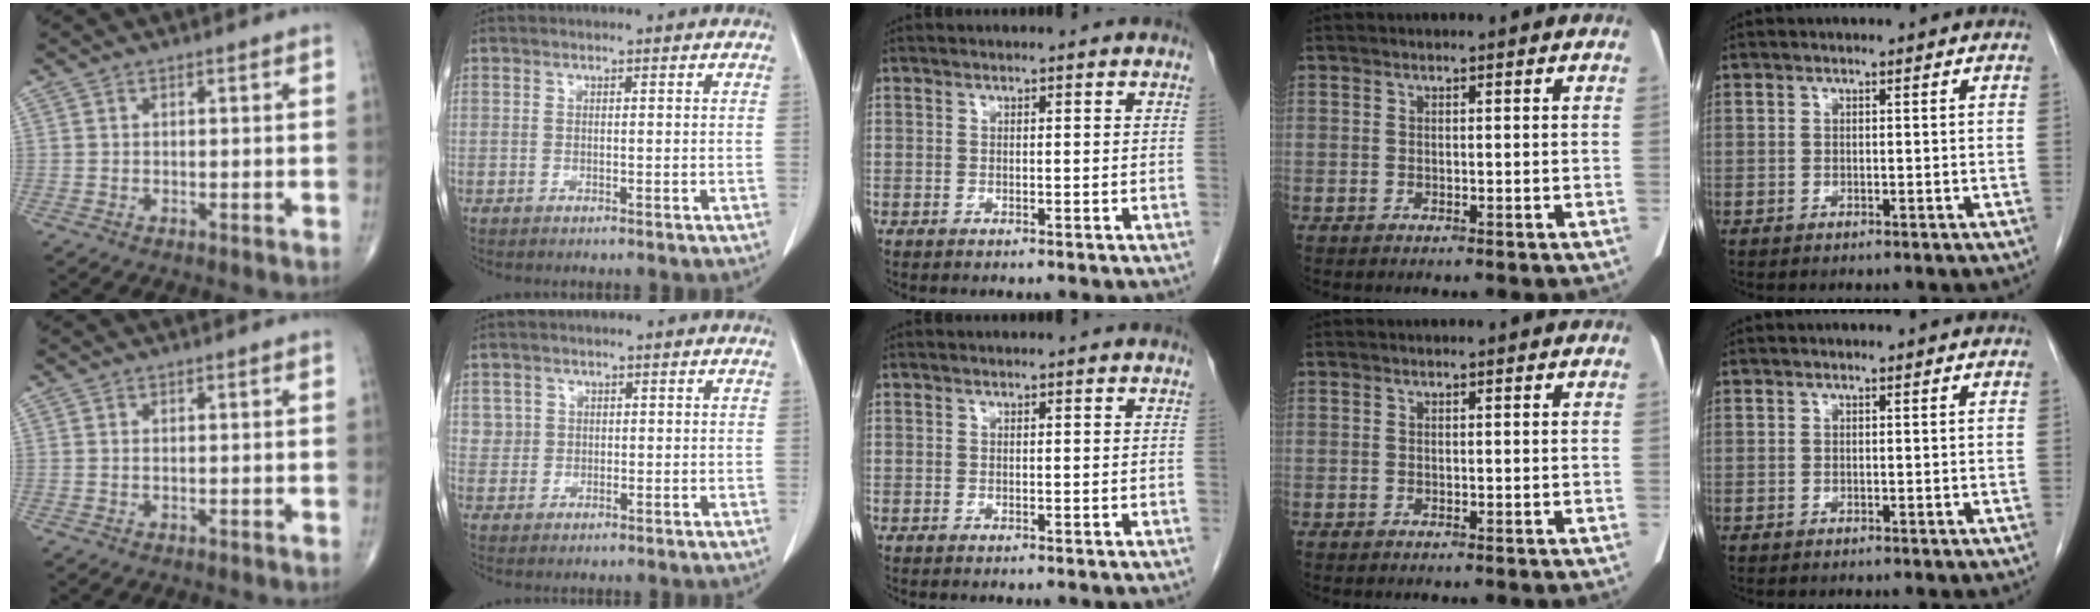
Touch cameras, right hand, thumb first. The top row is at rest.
{"index": {"total": 2.3, "force": [0.7, 2.2, -0.1], "torque": [0.021, 0.003, 0.008]}}